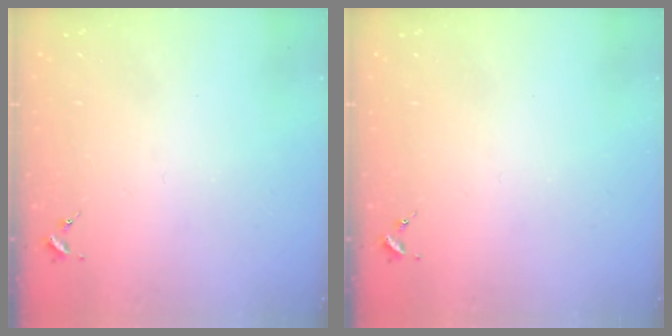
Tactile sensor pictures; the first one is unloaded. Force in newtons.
{"total": 0.0}